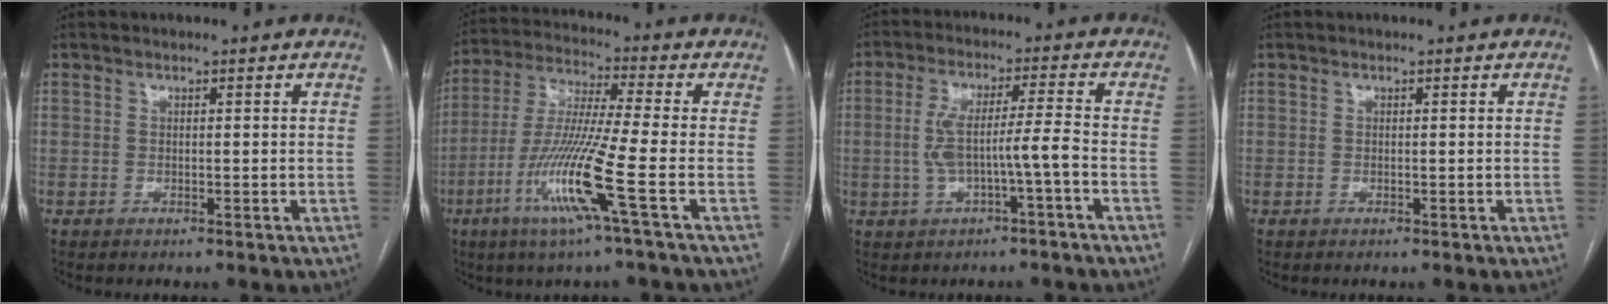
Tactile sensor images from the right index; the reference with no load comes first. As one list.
[{"total": 13.6, "force": [-5.3, -1.4, 12.4], "torque": [-0.252, -0.020, -0.108]}, {"total": 7.3, "force": [-1.7, 0.5, 7.0], "torque": [-0.140, 0.019, -0.026]}, {"total": 0.0}]